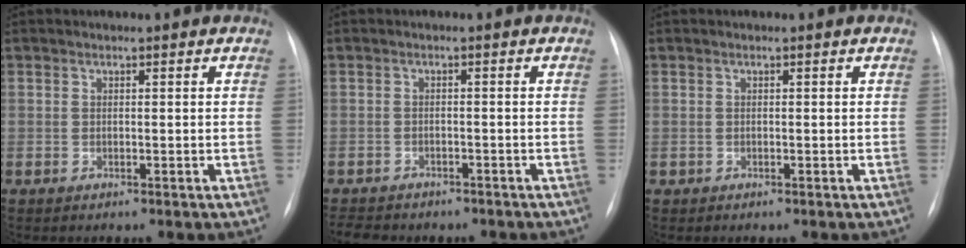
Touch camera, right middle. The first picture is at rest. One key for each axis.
{"total": 7.6, "fx": -6.3, "fy": 3.1, "fz": 2.7, "tx": -0.052, "ty": 0.002, "tz": -0.076}
{"total": 0.0}